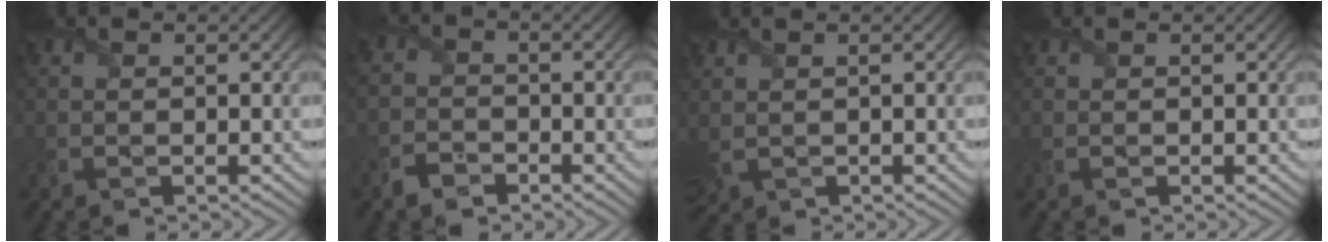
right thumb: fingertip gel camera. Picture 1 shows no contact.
{"total": 2.9, "force": [-2.3, 1.6, 0.9], "torque": [-0.027, -0.001, -0.056]}
{"total": 1.7, "force": [0.5, 1.0, 1.3], "torque": [-0.048, 0.001, 0.018]}
{"total": 0.0}